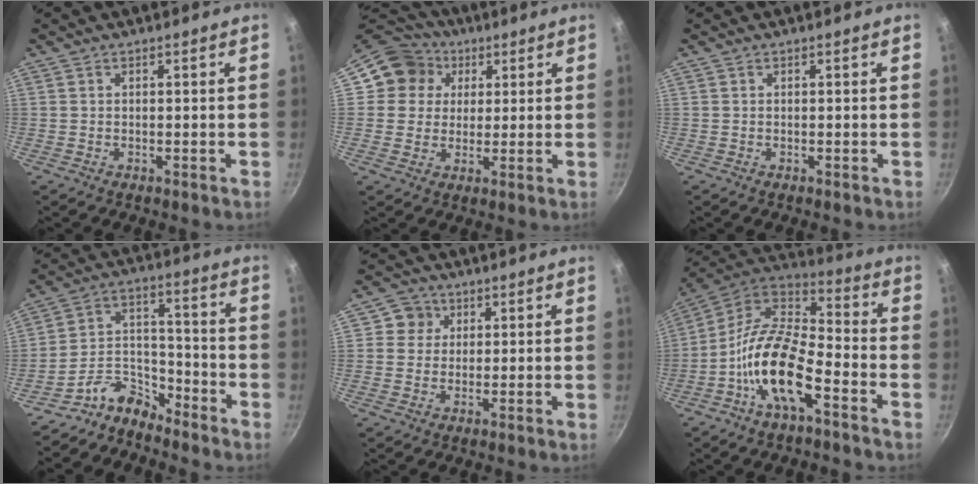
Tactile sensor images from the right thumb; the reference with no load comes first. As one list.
[{"total": 10.1, "force": [3.1, 9.3, 2.4], "torque": [-0.005, 0.012, 0.038]}, {"total": 0.0}, {"total": 9.0, "force": [-7.8, 3.8, 2.5], "torque": [-0.029, 0.091, -0.163]}, {"total": 4.5, "force": [1.4, 4.3, 0.6], "torque": [0.030, 0.003, 0.013]}, {"total": 17.3, "force": [-7.1, 7.3, 13.9], "torque": [-0.252, 0.057, -0.153]}]